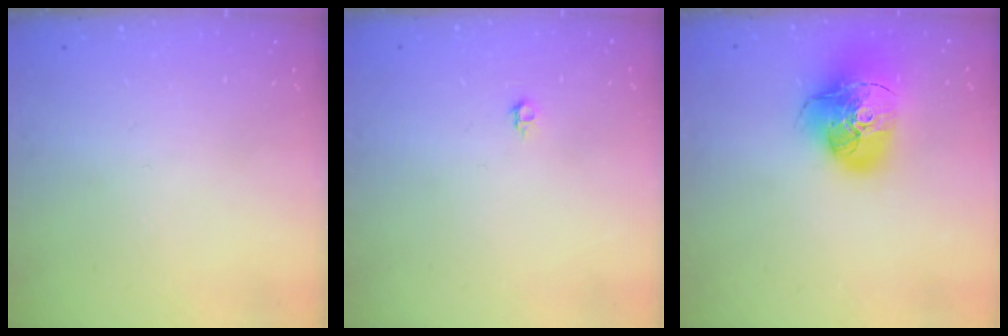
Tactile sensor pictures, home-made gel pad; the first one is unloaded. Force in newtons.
{"total": 4.0, "press": 3.9, "slide": 0.7}
{"total": 20.1, "press": 20.0, "slide": 2.6}